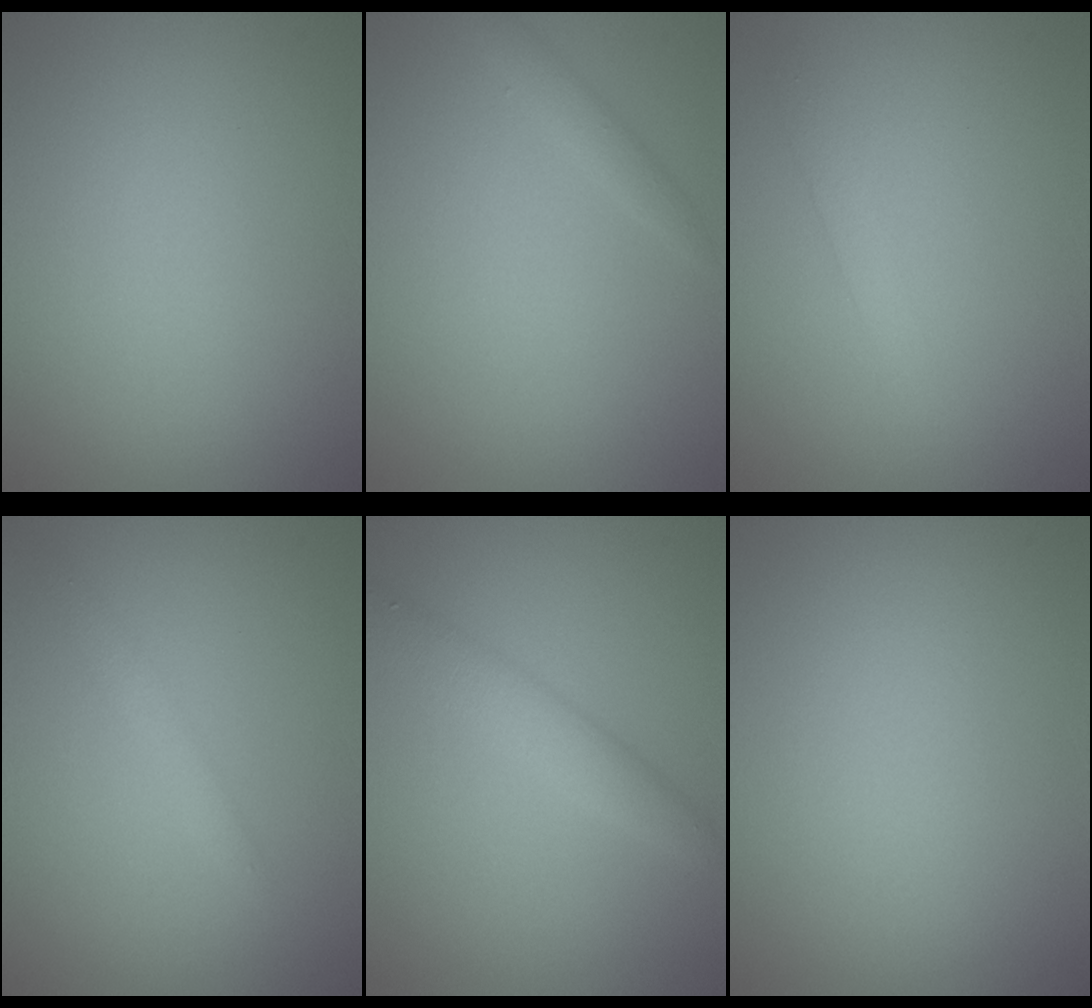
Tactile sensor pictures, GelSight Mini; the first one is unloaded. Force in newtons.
{"total": 1.1, "press": 1.1, "slide": 0.1}
{"total": 1.3, "press": 1.3, "slide": 0.0}
{"total": 1.4, "press": 1.4, "slide": 0.1}
{"total": 2.8, "press": 2.8, "slide": 0.0}
{"total": 0.0}